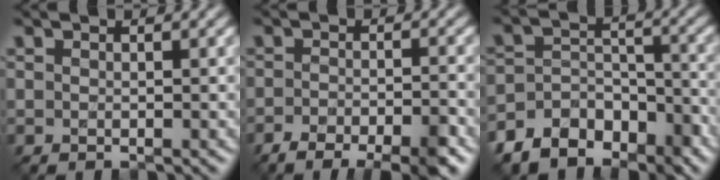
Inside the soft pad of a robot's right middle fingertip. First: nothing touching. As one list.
[{"total": 7.1, "force": [-5.0, 2.2, 4.6], "torque": [-0.065, -0.018, -0.080]}, {"total": 8.7, "force": [-6.9, 4.6, 2.5], "torque": [-0.031, 0.008, -0.111]}]